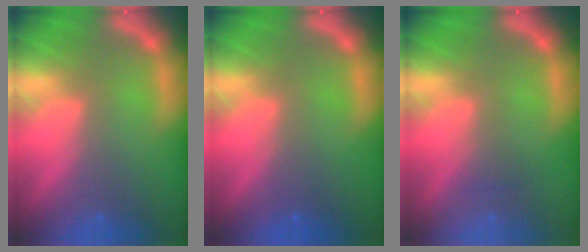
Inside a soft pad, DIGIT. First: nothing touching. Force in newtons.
{"total": 1.0}
{"total": 1.0}